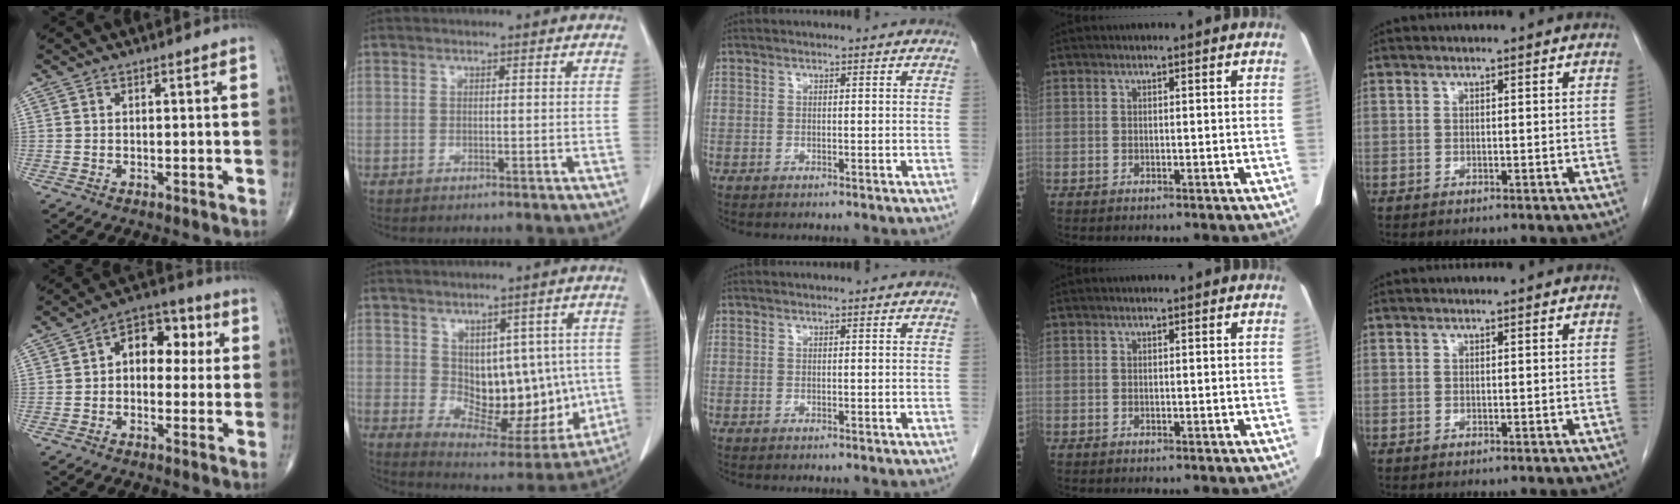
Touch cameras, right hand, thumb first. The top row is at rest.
{"thumb": {"total": 10.1, "force": [1.5, 6.8, 7.3], "torque": [-0.064, 0.032, 0.011]}, "index": {"total": 13.2, "force": [0.3, 7.7, 10.8], "torque": [-0.128, 0.010, 0.036]}}